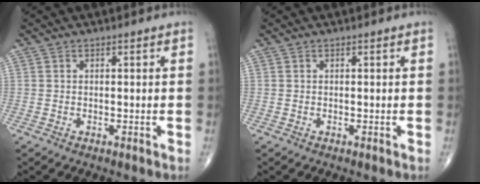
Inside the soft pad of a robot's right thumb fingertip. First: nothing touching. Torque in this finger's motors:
{"motor_torque": [0.02, 0.02, -0.01, 0.01, 0.00]}